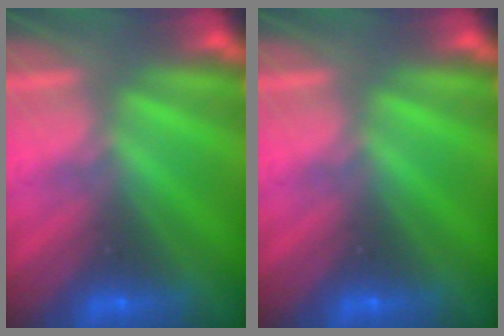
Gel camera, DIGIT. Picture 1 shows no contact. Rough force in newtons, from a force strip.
{"total": 0.0}